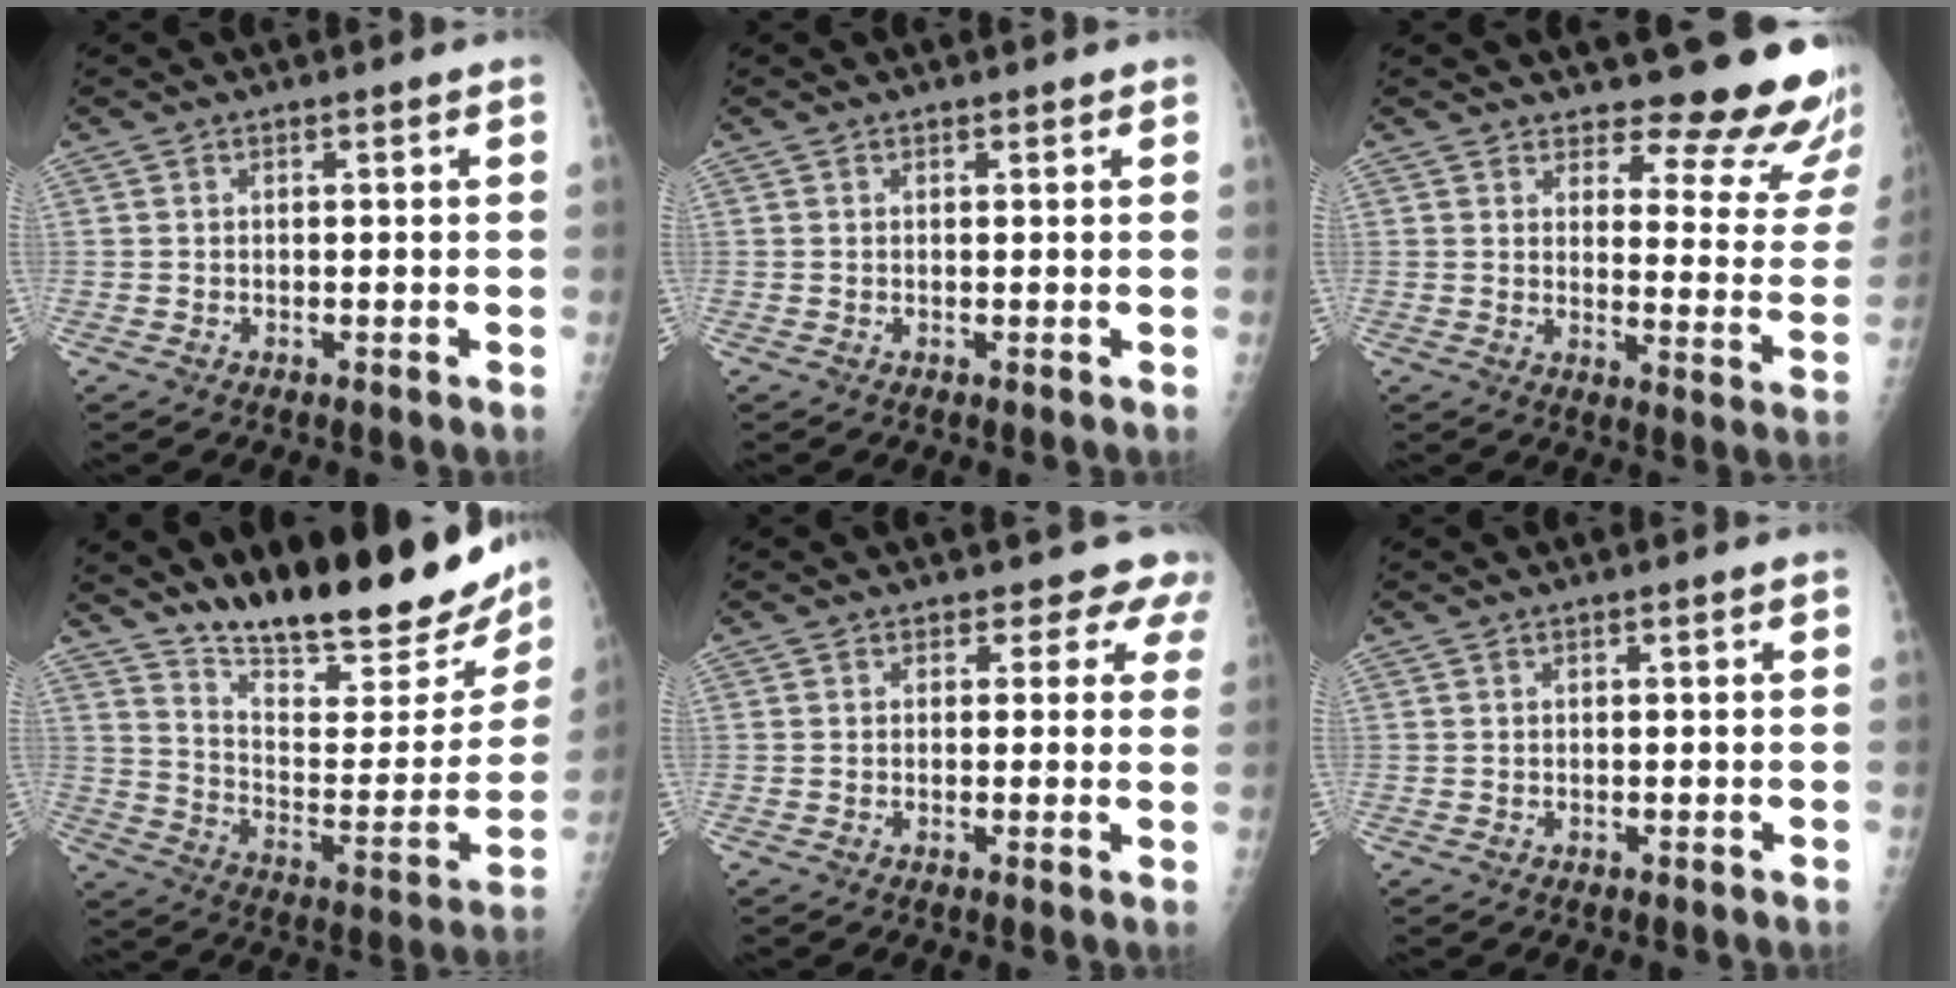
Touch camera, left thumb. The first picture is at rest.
{"total": 0.6, "force": [0.5, 0.3, 0.0], "torque": [-0.002, -0.004, 0.006]}
{"total": 17.1, "force": [15.6, 4.4, 5.4], "torque": [-0.017, -0.152, 0.172]}
{"total": 27.3, "force": [21.3, 7.3, 15.5], "torque": [-0.201, -0.117, 0.312]}
{"total": 4.5, "force": [3.6, 2.6, -0.3], "torque": [0.040, -0.017, 0.013]}
{"total": 0.0}